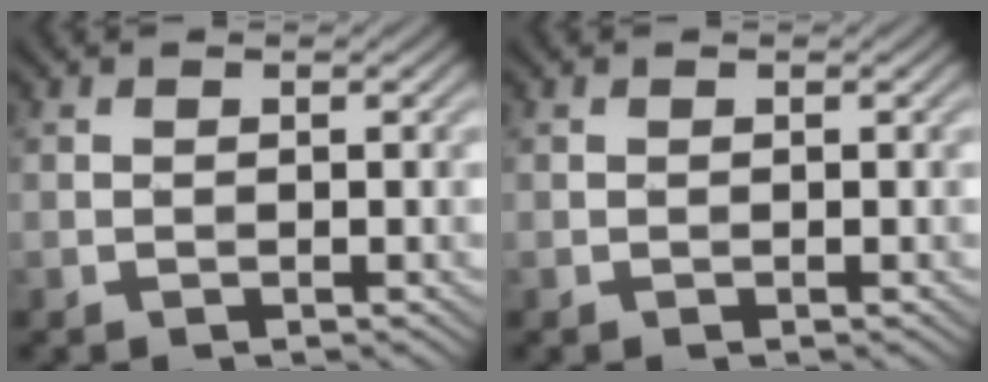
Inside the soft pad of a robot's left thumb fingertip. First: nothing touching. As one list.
[{"total": 0.0}]